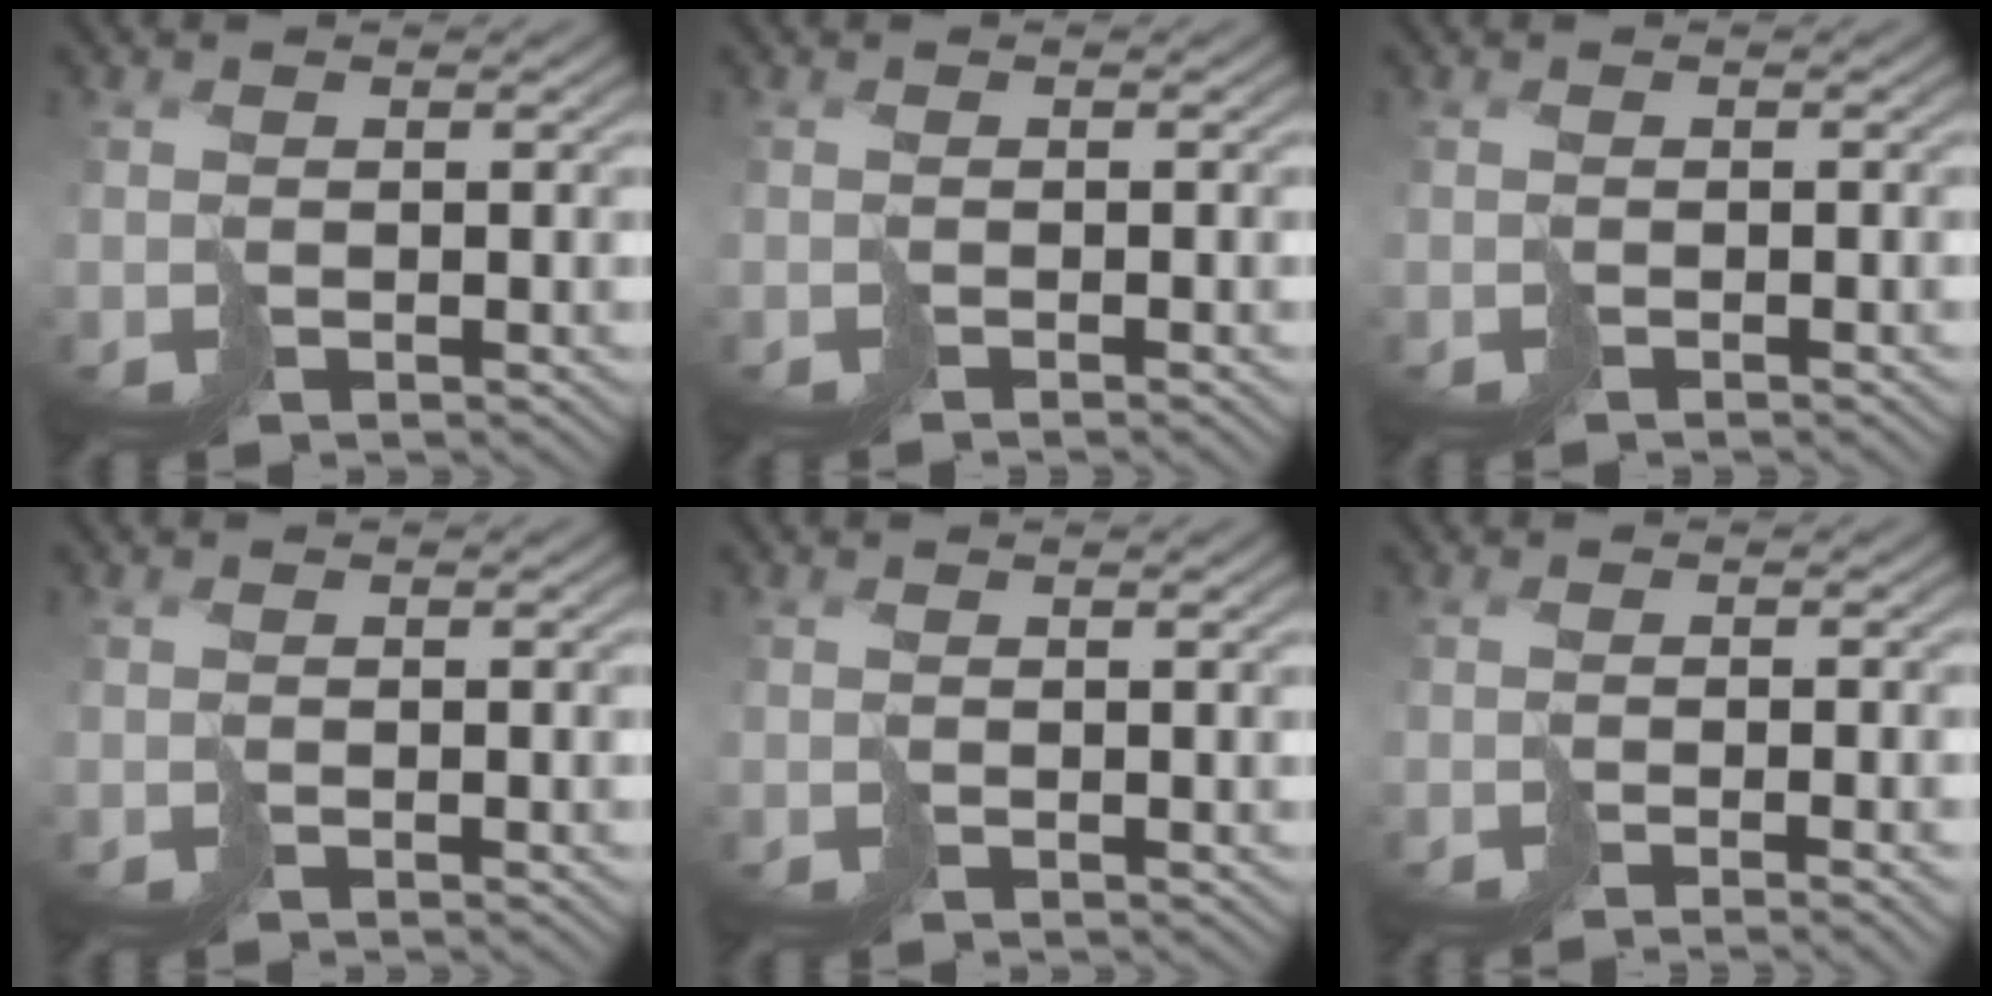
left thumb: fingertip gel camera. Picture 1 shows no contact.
{"total": 1.1, "force": [-0.4, 0.1, 1.0], "torque": [-0.007, 0.001, -0.015]}
{"total": 0.9, "force": [-0.3, 0.0, 0.8], "torque": [-0.006, 0.003, -0.013]}
{"total": 0.9, "force": [-0.1, 0.1, 0.9], "torque": [-0.015, 0.000, -0.003]}
{"total": 1.4, "force": [0.3, 0.2, 1.3], "torque": [-0.018, 0.002, 0.005]}
{"total": 3.7, "force": [-1.2, 0.9, 3.3], "torque": [-0.037, -0.004, -0.019]}